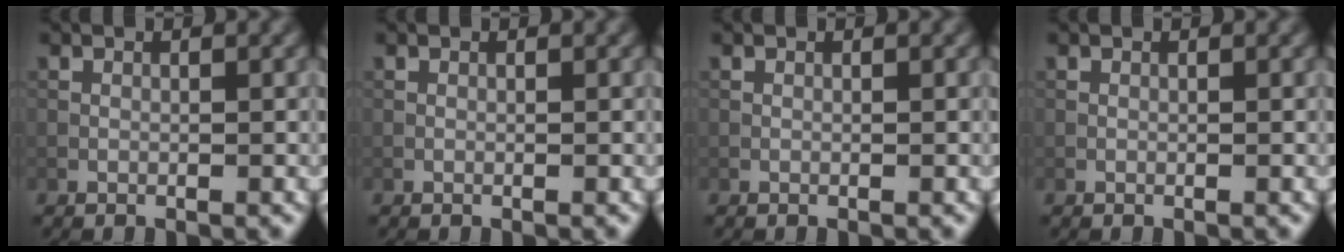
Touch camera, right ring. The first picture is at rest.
{"total": 0.0}
{"total": 0.0}
{"total": 0.0}